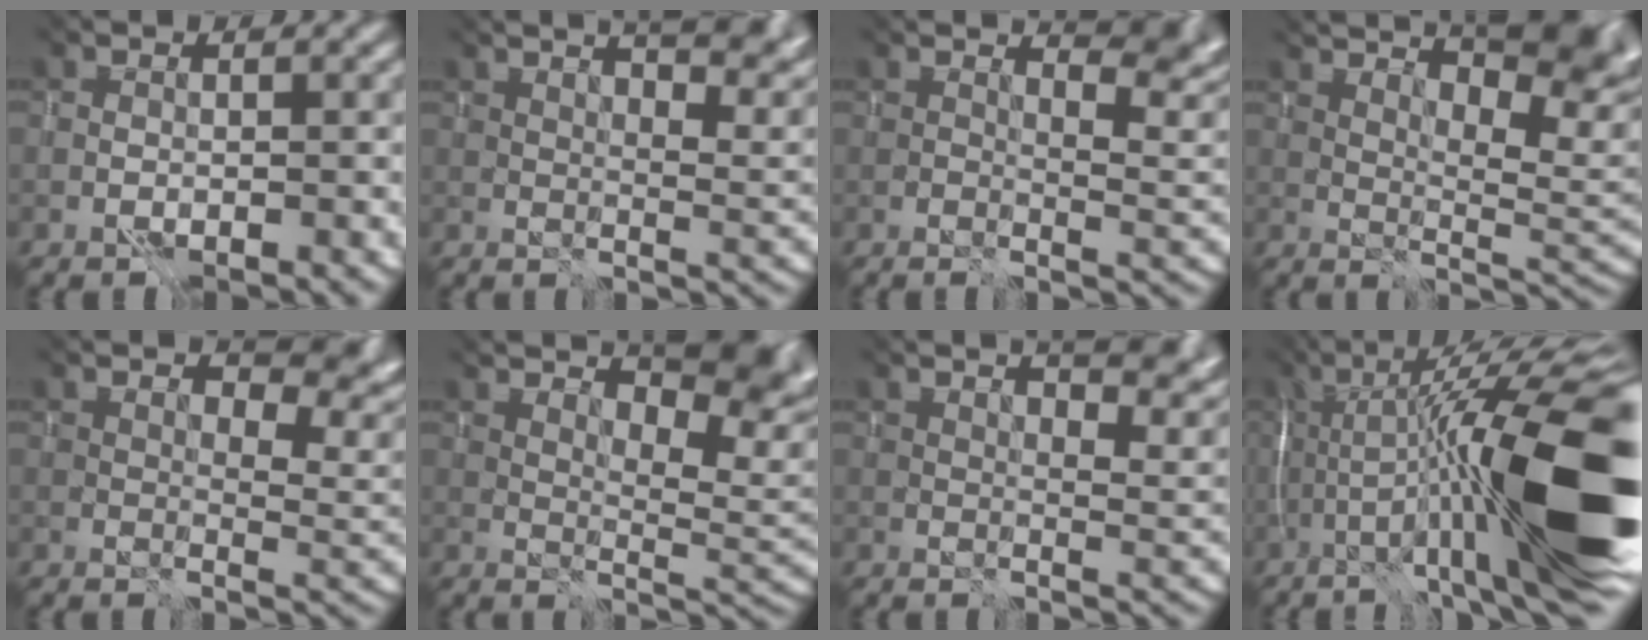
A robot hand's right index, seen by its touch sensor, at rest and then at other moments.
{"total": 4.3, "force": [3.5, -0.1, 2.4], "torque": [-0.030, 0.000, 0.072]}
{"total": 4.6, "force": [1.7, 1.8, 3.9], "torque": [-0.044, -0.008, 0.044]}
{"total": 8.6, "force": [5.4, 2.5, 6.2], "torque": [-0.090, 0.003, 0.099]}
{"total": 5.6, "force": [2.6, 2.7, 4.2], "torque": [-0.053, -0.008, 0.061]}
{"total": 7.7, "force": [4.6, 2.7, 5.5], "torque": [-0.077, -0.003, 0.090]}
{"total": 3.9, "force": [3.1, 0.2, 2.3], "torque": [-0.024, -0.003, 0.065]}
{"total": 15.7, "force": [-4.8, 1.9, 14.9], "torque": [-0.230, 0.023, -0.064]}